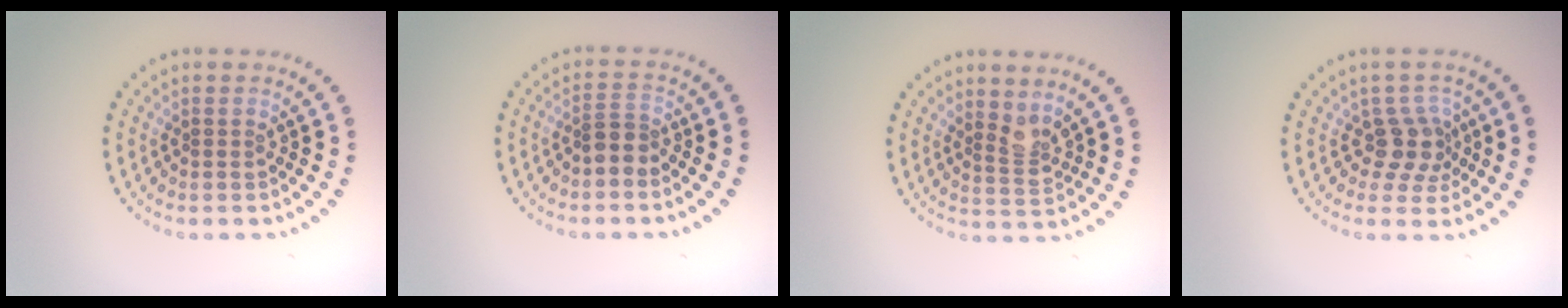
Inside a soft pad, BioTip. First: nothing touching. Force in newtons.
{"total": 2.1, "press": 1.6, "slide": 1.4}
{"total": 2.0, "press": 1.5, "slide": 1.3}
{"total": 2.6, "press": 2.0, "slide": 1.8}